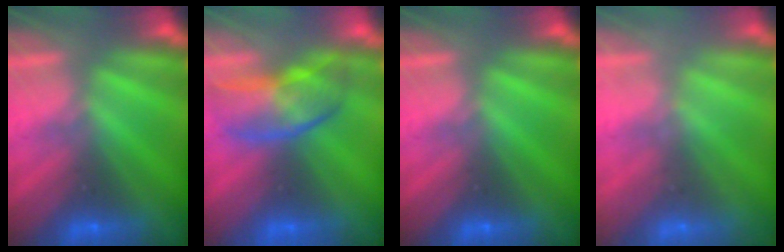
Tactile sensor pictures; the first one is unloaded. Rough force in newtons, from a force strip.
{"total": 2.7}
{"total": 0.0}
{"total": 2.2}